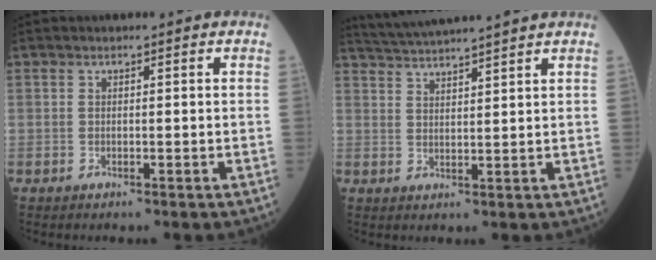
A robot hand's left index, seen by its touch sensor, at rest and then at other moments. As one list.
[{"total": 9.8, "force": [9.1, -1.5, 3.4], "torque": [-0.066, 0.023, 0.142]}]